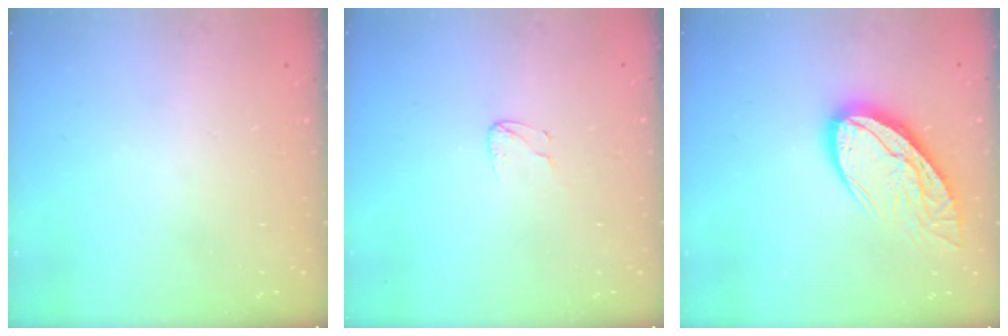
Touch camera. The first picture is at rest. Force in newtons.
{"total": 3.3, "press": 3.3, "slide": 0.3}
{"total": 14.7, "press": 14.6, "slide": 1.5}